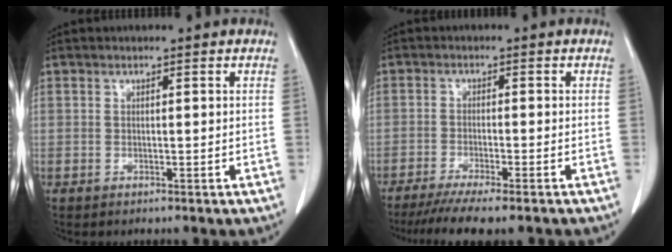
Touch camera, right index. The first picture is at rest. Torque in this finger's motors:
{"motor_torque": [0.78, -0.79, 0.37, 0.09]}